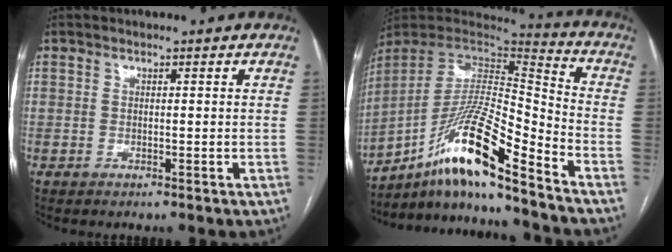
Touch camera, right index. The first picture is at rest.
{"total": 17.3, "force": [-12.1, 0.7, 12.3], "torque": [-0.243, 0.010, -0.218]}